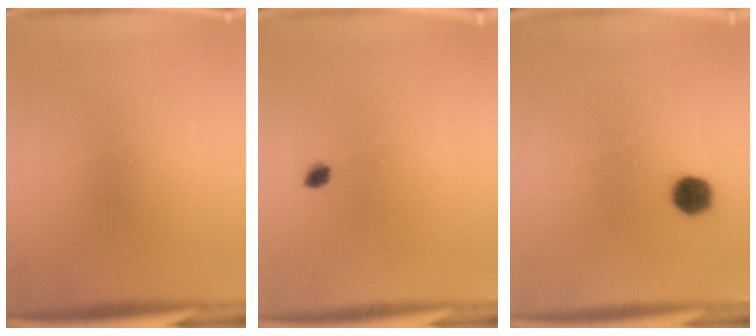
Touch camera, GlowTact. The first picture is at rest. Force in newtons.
{"total": 1.5}
{"total": 4.7}